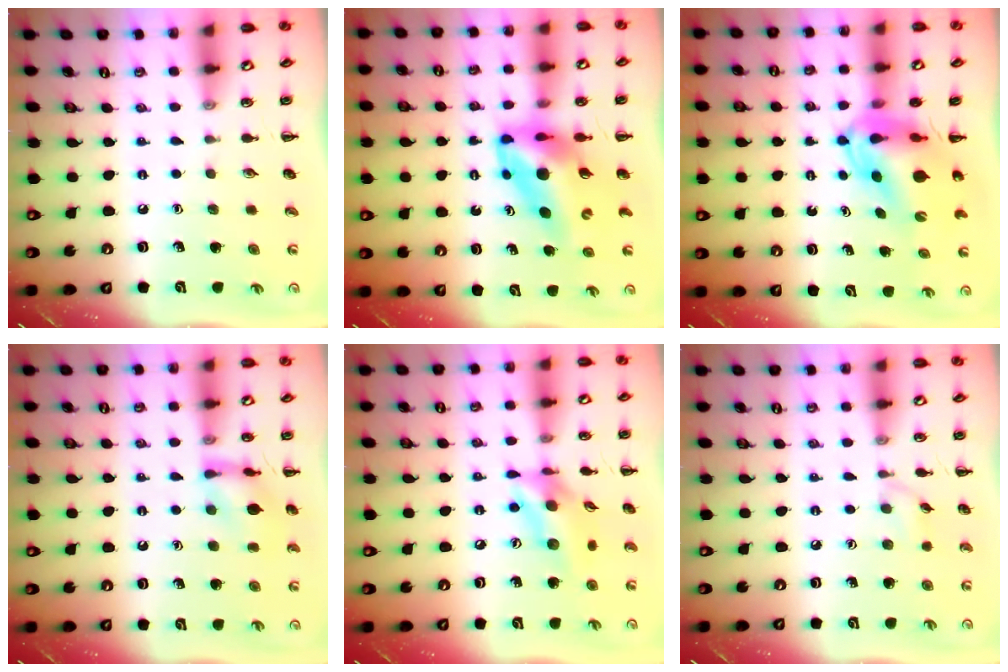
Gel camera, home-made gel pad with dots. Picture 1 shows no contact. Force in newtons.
{"total": 11.4, "press": 10.8, "slide": 3.9}
{"total": 7.7, "press": 7.2, "slide": 2.7}
{"total": 10.9, "press": 10.8, "slide": 0.9}
{"total": 13.2, "press": 12.9, "slide": 2.9}
{"total": 4.4, "press": 4.3, "slide": 0.9}